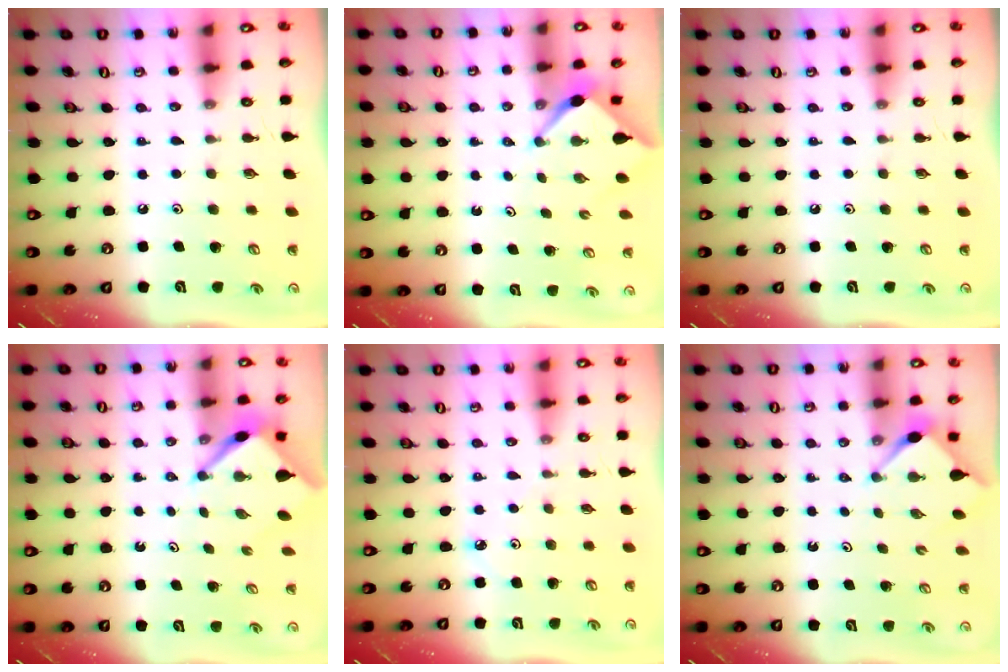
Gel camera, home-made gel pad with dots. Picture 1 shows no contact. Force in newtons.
{"total": 2.4, "press": 2.4, "slide": 0.2}
{"total": 0.0}
{"total": 3.8, "press": 3.8, "slide": 0.3}
{"total": 2.3, "press": 2.3, "slide": 0.2}
{"total": 2.9, "press": 2.9, "slide": 0.3}